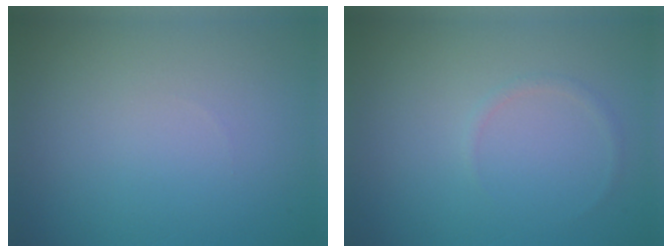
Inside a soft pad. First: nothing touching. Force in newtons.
{"total": 0.6, "press": 0.6, "slide": 0.1}